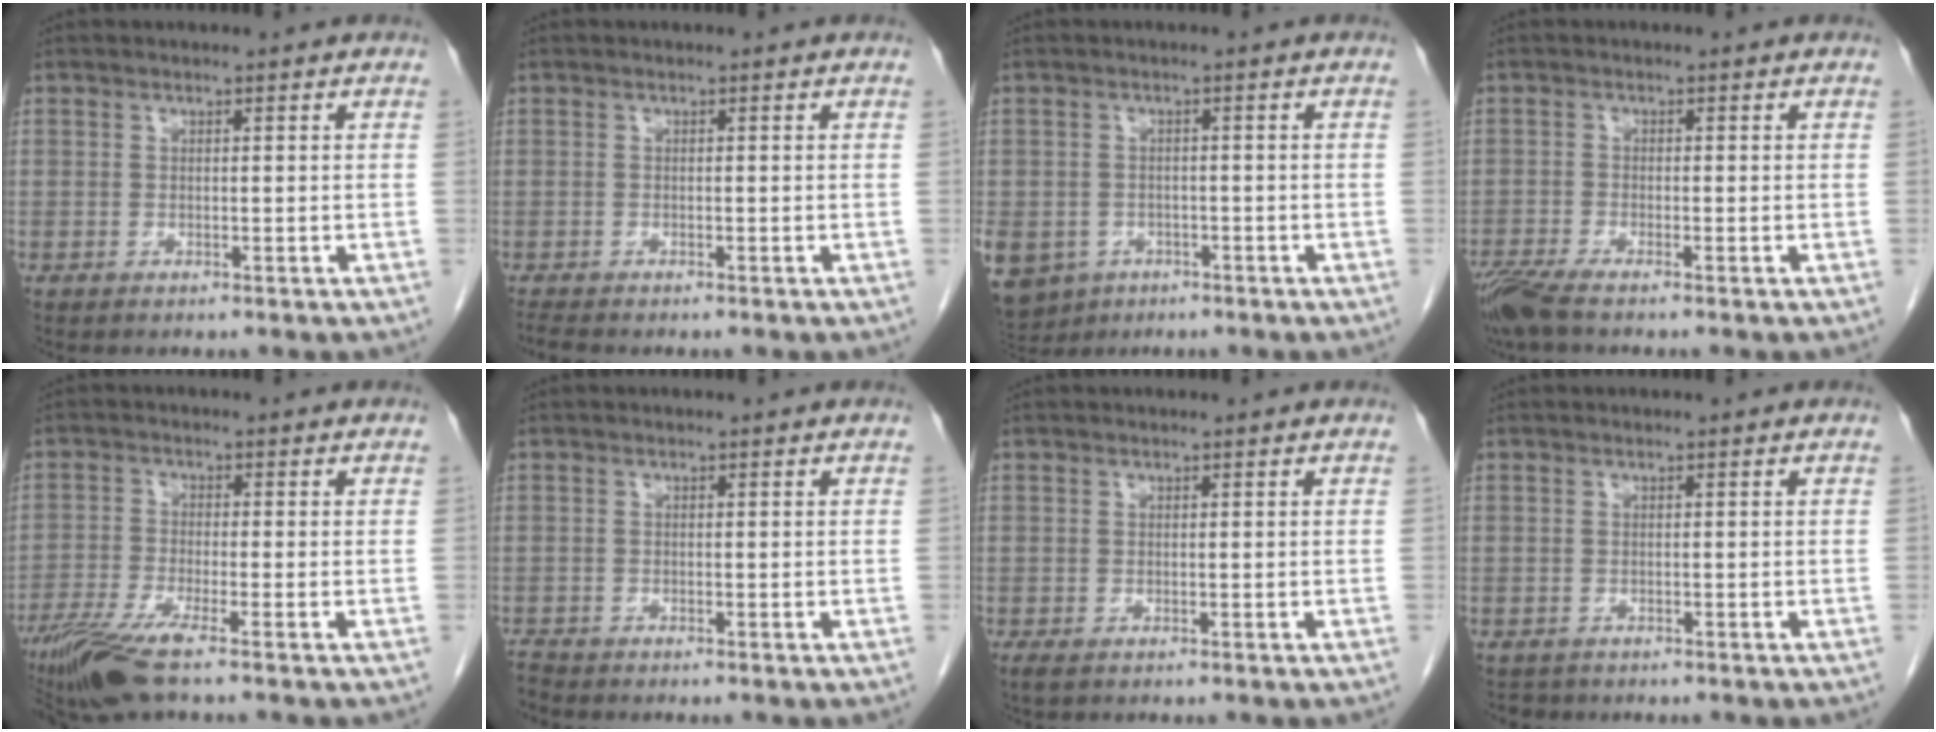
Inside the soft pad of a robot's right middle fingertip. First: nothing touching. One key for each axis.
{"total": 1.8, "fx": -1.7, "fy": 0.2, "fz": 0.7, "tx": -0.018, "ty": -0.006, "tz": -0.027}
{"total": 11.0, "fx": -5.8, "fy": 8.6, "fz": 3.7, "tx": -0.107, "ty": -0.005, "tz": -0.080}
{"total": 4.8, "fx": -3.8, "fy": 0.4, "fz": 2.9, "tx": -0.061, "ty": -0.014, "tz": -0.074}
{"total": 7.4, "fx": -5.4, "fy": 0.1, "fz": 5.1, "tx": -0.101, "ty": -0.020, "tz": -0.103}
{"total": 1.1, "fx": -1.1, "fy": 0.0, "fz": -0.1, "tx": -0.003, "ty": -0.007, "tz": -0.022}
{"total": 1.1, "fx": -0.7, "fy": 0.5, "fz": 0.7, "tx": -0.010, "ty": -0.002, "tz": -0.007}
{"total": 1.2, "fx": -1.1, "fy": 0.6, "fz": -0.1, "tx": -0.010, "ty": -0.002, "tz": -0.017}